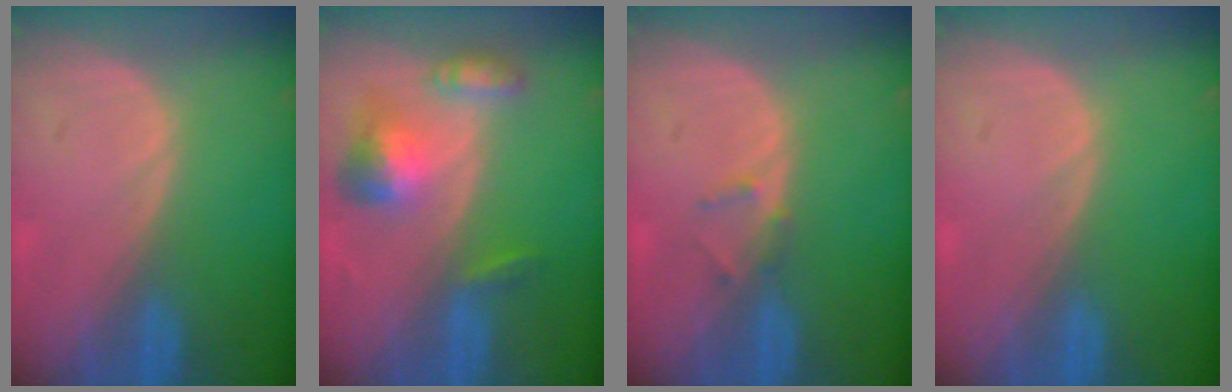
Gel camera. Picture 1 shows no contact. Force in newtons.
{"total": 6.5, "press": 6.0, "slide": 2.4}
{"total": 1.3, "press": 1.1, "slide": 0.8}
{"total": 0.0}